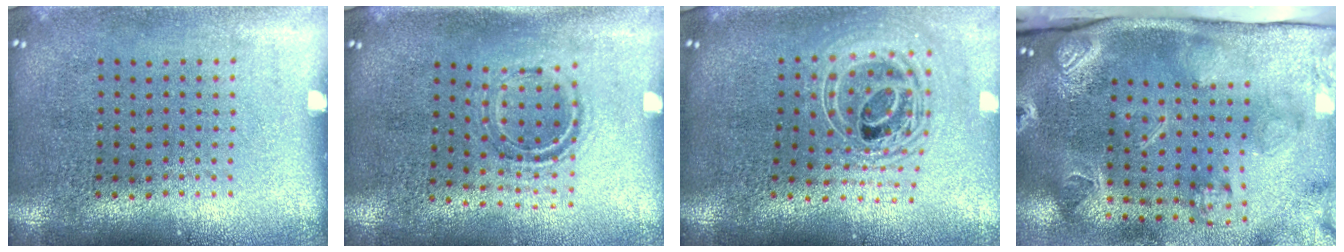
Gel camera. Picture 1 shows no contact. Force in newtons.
{"total": 1.0, "press": 0.9, "slide": 0.3}
{"total": 2.3, "press": 1.8, "slide": 1.5}
{"total": 4.5, "press": 3.3, "slide": 3.0}